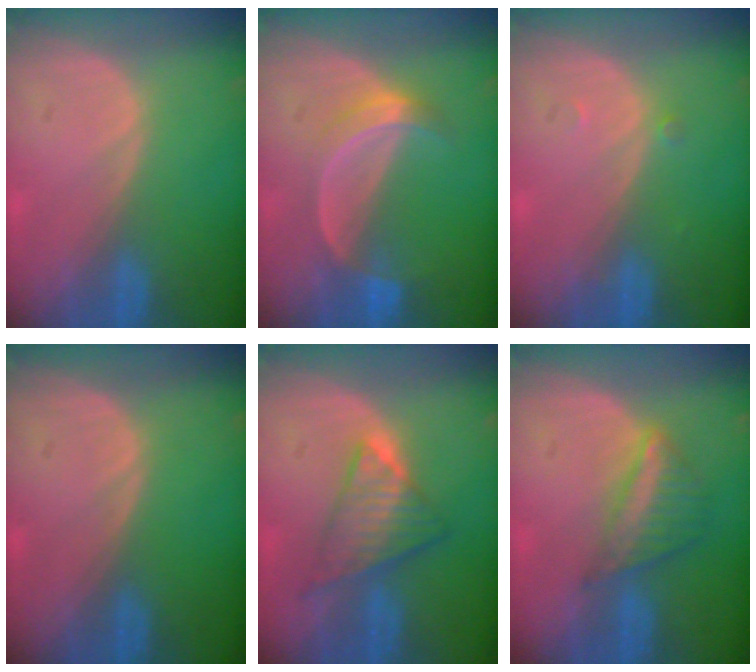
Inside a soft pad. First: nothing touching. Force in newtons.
{"total": 5.2, "press": 4.9, "slide": 1.6}
{"total": 0.7, "press": 0.7, "slide": 0.1}
{"total": 0.0}
{"total": 6.7, "press": 6.4, "slide": 1.9}
{"total": 6.2, "press": 5.4, "slide": 2.9}